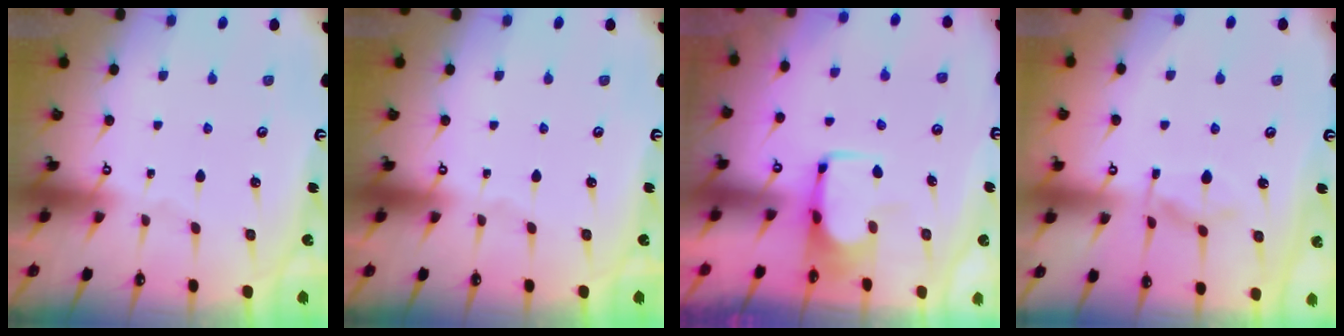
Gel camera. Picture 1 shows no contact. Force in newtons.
{"total": 0.0}
{"total": 3.3, "press": 3.2, "slide": 0.5}
{"total": 3.7, "press": 3.4, "slide": 1.4}